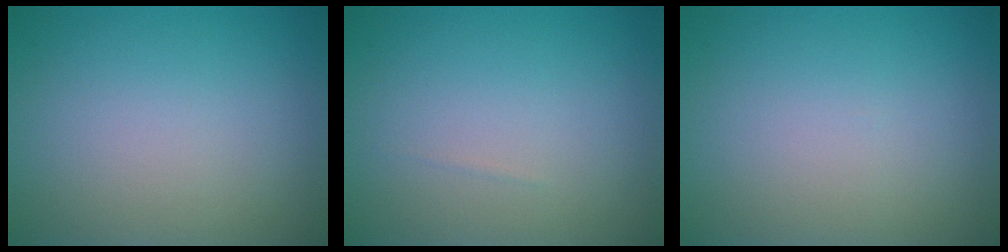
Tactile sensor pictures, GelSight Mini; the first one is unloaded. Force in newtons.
{"total": 0.0}
{"total": 0.0}